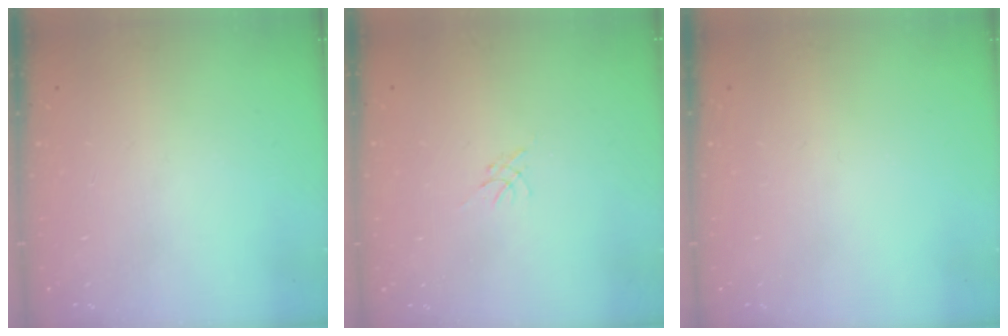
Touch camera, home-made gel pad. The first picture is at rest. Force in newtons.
{"total": 0.0}
{"total": 0.0}